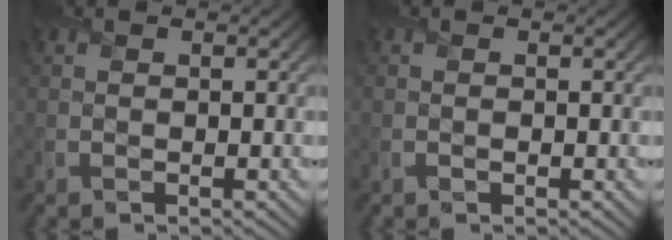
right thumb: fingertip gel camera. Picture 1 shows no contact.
{"total": 0.0}